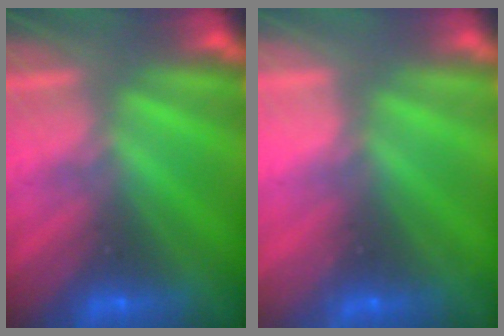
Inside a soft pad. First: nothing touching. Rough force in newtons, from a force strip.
{"total": 2.3}